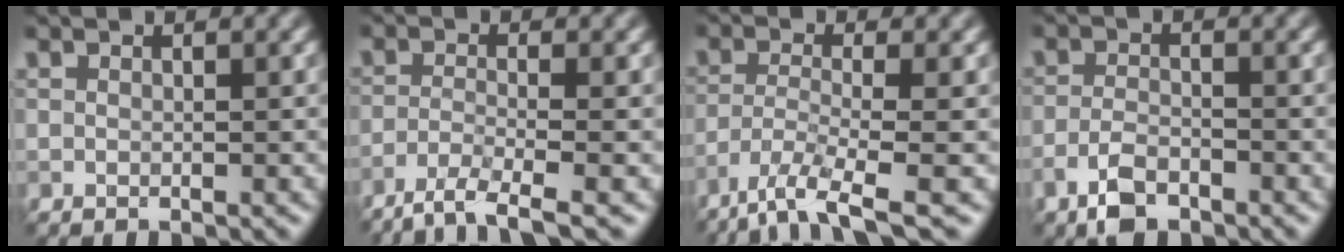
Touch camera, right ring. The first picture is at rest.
{"total": 4.1, "force": [-3.0, 0.6, 2.7], "torque": [-0.048, -0.004, -0.065]}
{"total": 5.7, "force": [-4.0, 1.1, 3.9], "torque": [-0.071, -0.011, -0.082]}
{"total": 3.3, "force": [-2.3, 1.3, 2.0], "torque": [-0.041, 0.001, -0.052]}